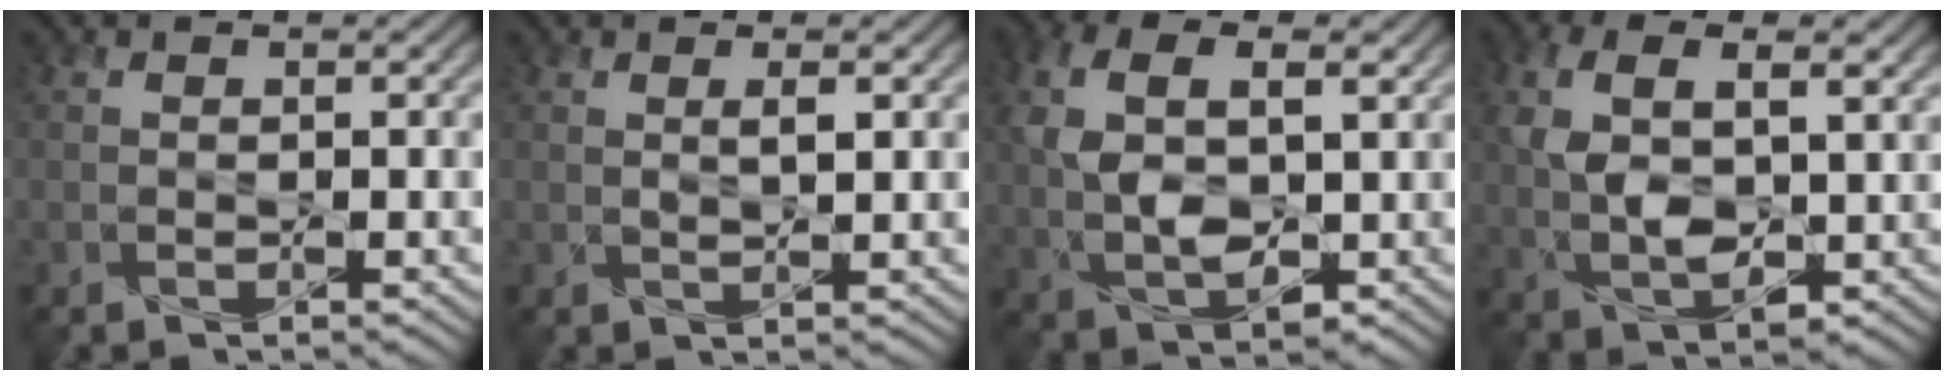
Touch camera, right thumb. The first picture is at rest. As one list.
[{"total": 1.7, "force": [0.7, 0.4, 1.5], "torque": [-0.031, -0.002, 0.016]}, {"total": 8.8, "force": [1.4, 5.2, 7.0], "torque": [-0.161, 0.000, 0.024]}, {"total": 8.3, "force": [1.8, 4.5, 6.8], "torque": [-0.151, -0.003, 0.031]}]